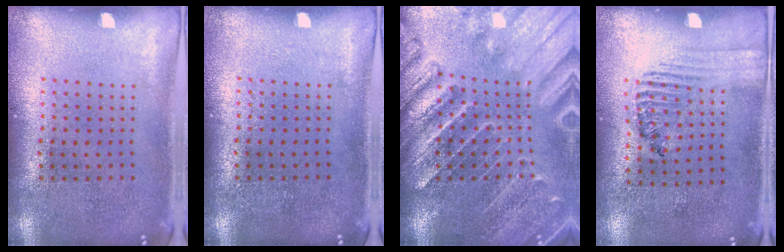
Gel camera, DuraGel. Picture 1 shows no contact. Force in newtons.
{"total": 0.0}
{"total": 3.6, "press": 3.2, "slide": 1.6}
{"total": 1.4, "press": 1.1, "slide": 0.9}